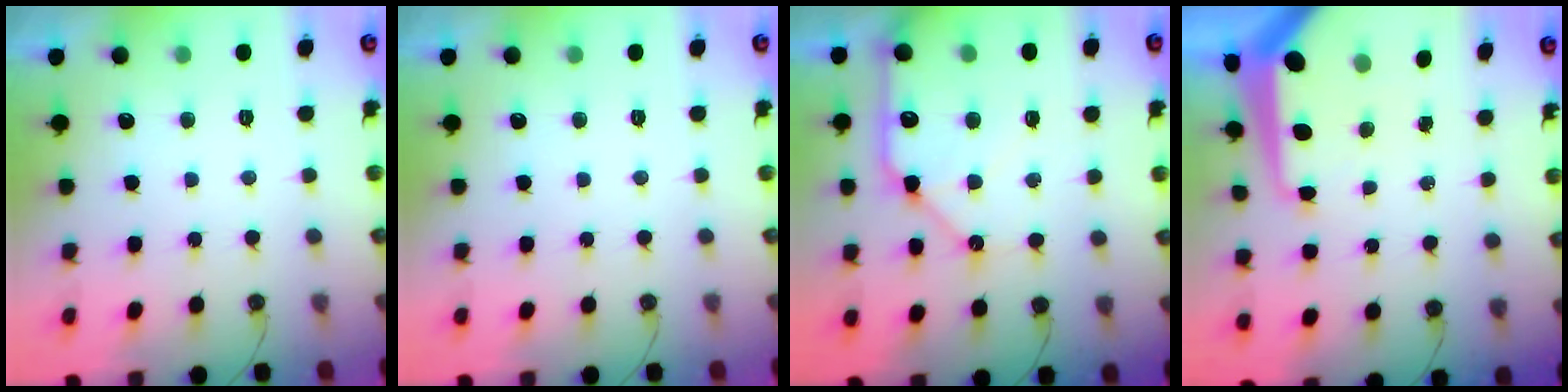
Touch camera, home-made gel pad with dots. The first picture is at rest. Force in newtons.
{"total": 0.0}
{"total": 12.7, "press": 12.6, "slide": 1.8}
{"total": 13.1, "press": 13.1, "slide": 1.2}